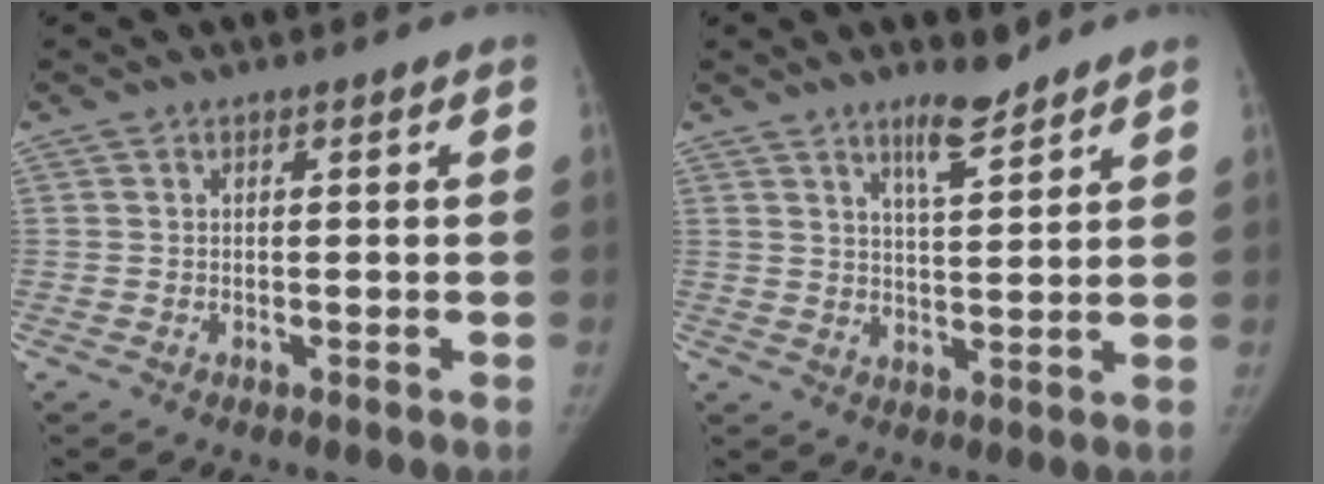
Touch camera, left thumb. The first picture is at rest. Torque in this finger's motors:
{"motor_torque": [0.46, -0.38, 0.74, -0.44, 0.12]}